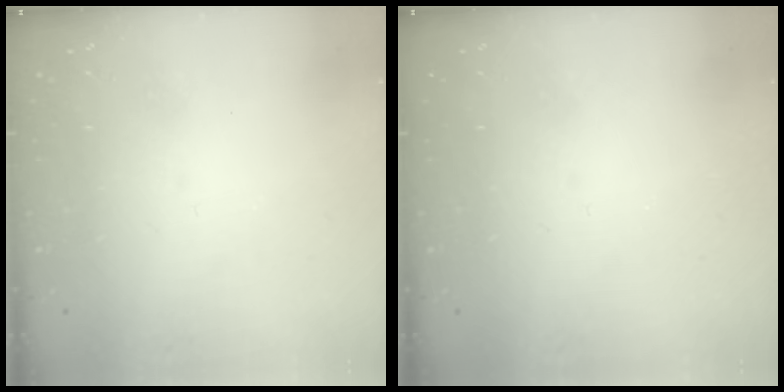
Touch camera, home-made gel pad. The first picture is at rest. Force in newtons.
{"total": 0.0}